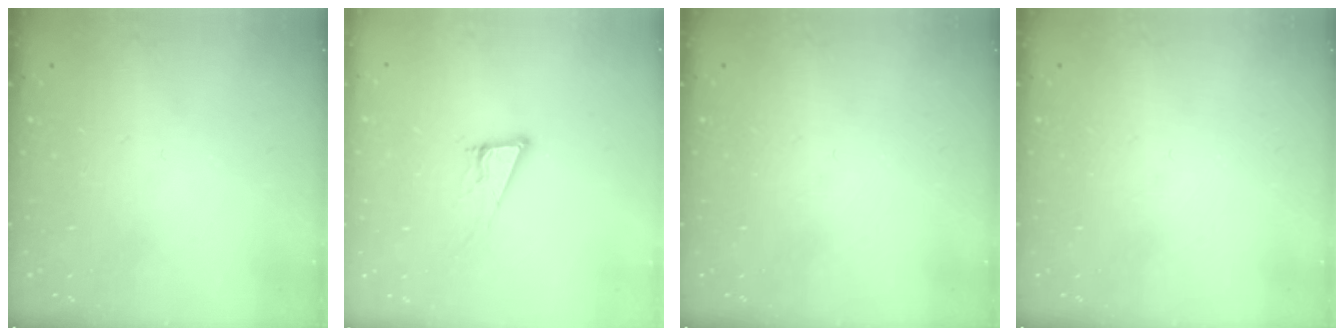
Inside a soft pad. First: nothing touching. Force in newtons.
{"total": 11.3, "press": 10.9, "slide": 3.3}
{"total": 0.0}
{"total": 0.0}